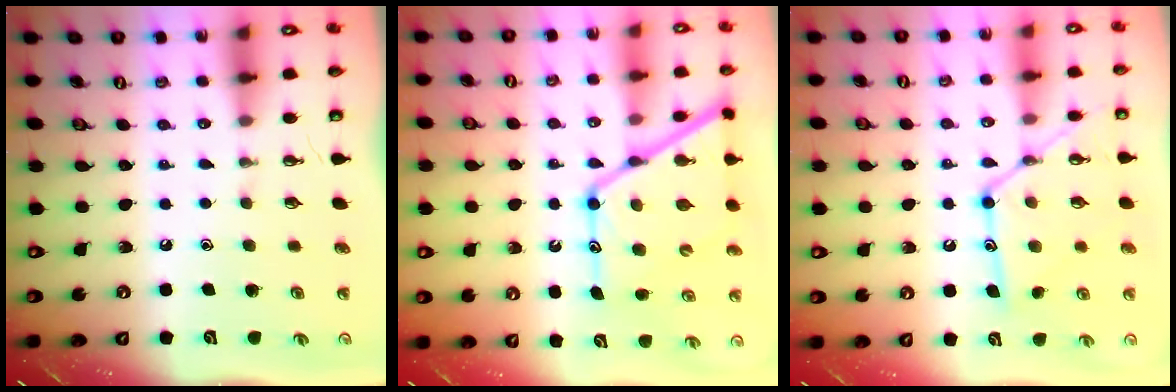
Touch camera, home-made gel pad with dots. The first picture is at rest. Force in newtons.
{"total": 19.0, "press": 18.9, "slide": 1.7}
{"total": 15.8, "press": 15.7, "slide": 1.4}